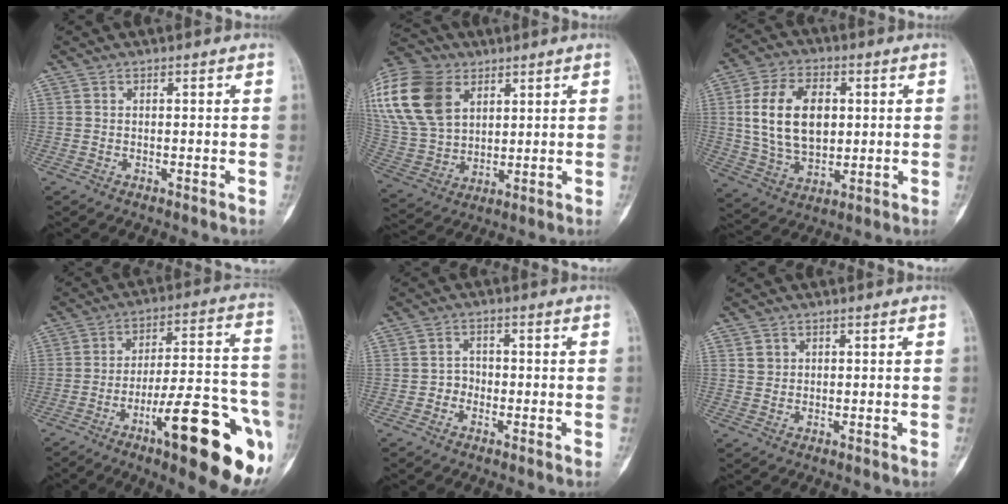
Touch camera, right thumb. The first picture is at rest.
{"total": 22.7, "force": [8.8, 15.5, 14.0], "torque": [-0.309, 0.006, 0.170]}
{"total": 15.4, "force": [2.3, 10.0, 11.5], "torque": [-0.182, -0.004, 0.046]}
{"total": 23.7, "force": [-10.8, 5.4, 20.4], "torque": [-0.232, 0.055, -0.151]}
{"total": 2.4, "force": [-1.0, 2.0, 0.7], "torque": [0.006, 0.011, -0.028]}
{"total": 1.6, "force": [0.6, 1.4, 0.4], "torque": [0.003, -0.001, 0.009]}